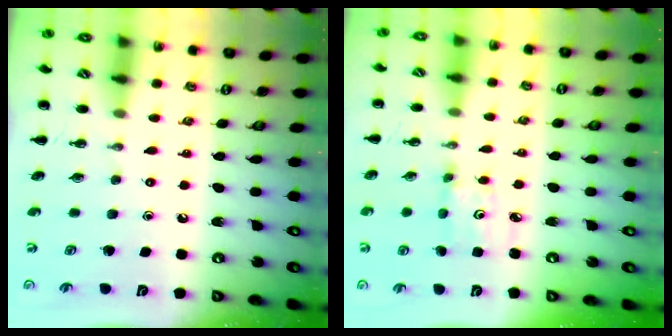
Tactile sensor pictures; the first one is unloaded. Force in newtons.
{"total": 2.6, "press": 2.6, "slide": 0.3}